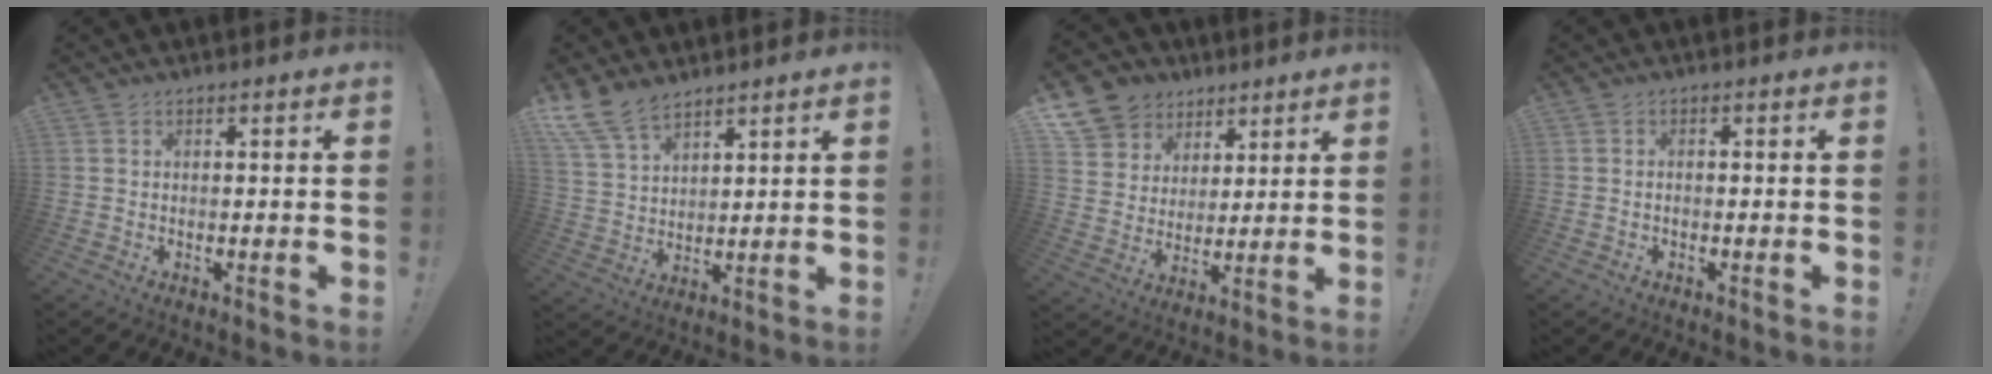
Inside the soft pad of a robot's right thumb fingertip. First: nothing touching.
{"total": 10.0, "force": [7.8, 4.6, 4.2], "torque": [-0.090, -0.038, 0.156]}
{"total": 11.1, "force": [6.1, 9.0, 2.4], "torque": [-0.035, -0.045, 0.123]}
{"total": 0.8, "force": [-0.5, 0.4, 0.4], "torque": [-0.006, 0.004, -0.010]}